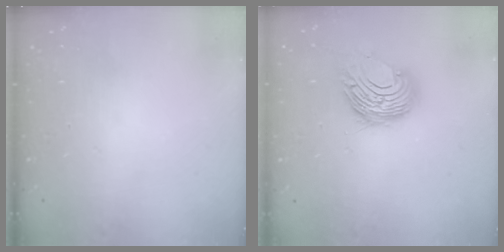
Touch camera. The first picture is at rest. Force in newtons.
{"total": 10.9, "press": 10.9, "slide": 0.6}